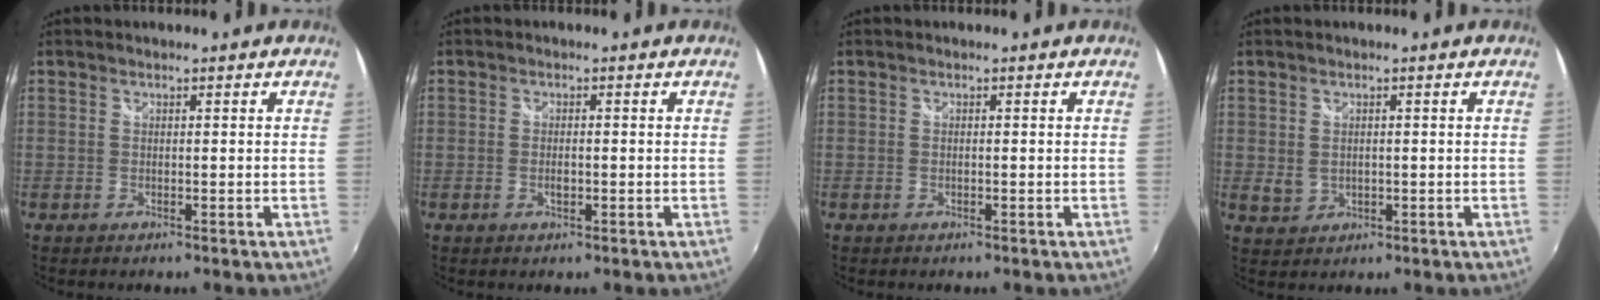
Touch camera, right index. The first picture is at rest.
{"total": 1.5, "force": [-0.5, 0.8, 1.1], "torque": [-0.021, -0.002, -0.008]}
{"total": 0.0}
{"total": 2.5, "force": [0.4, 2.0, 1.4], "torque": [-0.023, -0.002, 0.013]}